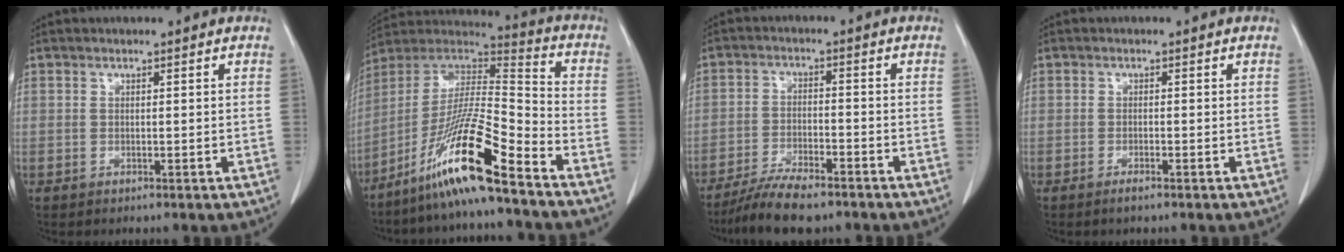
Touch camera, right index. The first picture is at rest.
{"total": 17.2, "force": [-11.5, 0.1, 12.9], "torque": [-0.252, -0.014, -0.212]}
{"total": 8.9, "force": [-7.4, 1.7, 4.7], "torque": [-0.079, -0.022, -0.127]}
{"total": 1.2, "force": [-1.0, 0.0, 0.7], "torque": [-0.015, -0.001, -0.016]}